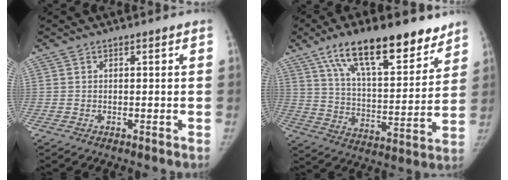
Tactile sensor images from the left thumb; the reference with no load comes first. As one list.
[{"total": 22.2, "force": [14.6, 8.2, 14.5], "torque": [-0.189, -0.047, 0.241]}]